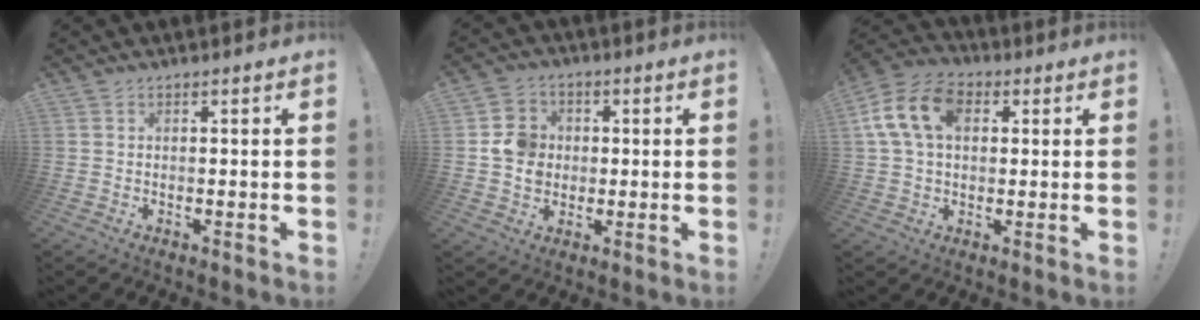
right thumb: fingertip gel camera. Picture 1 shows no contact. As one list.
[{"total": 8.8, "force": [0.4, 8.2, 3.3], "torque": [-0.040, 0.001, 0.010]}, {"total": 14.5, "force": [4.1, 10.0, 9.7], "torque": [-0.182, 0.002, 0.078]}]